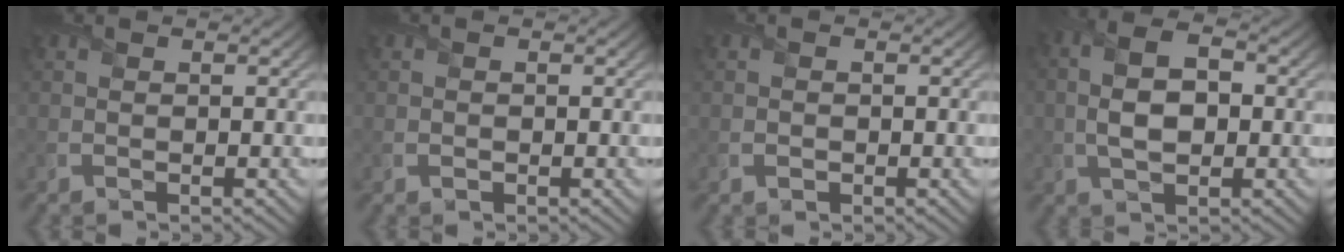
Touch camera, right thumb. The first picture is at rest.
{"total": 0.5, "force": [-0.2, 0.4, 0.2], "torque": [-0.002, -0.005, -0.003]}
{"total": 0.8, "force": [-0.3, 0.7, 0.3], "torque": [-0.004, -0.005, -0.007]}
{"total": 6.4, "force": [-0.1, 3.7, 5.1], "torque": [-0.119, 0.000, 0.000]}